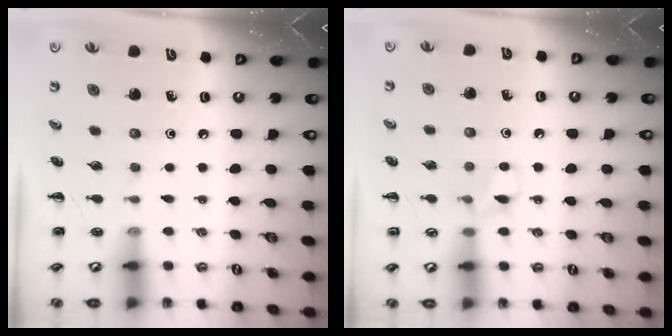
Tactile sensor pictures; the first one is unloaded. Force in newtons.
{"total": 6.4, "press": 6.1, "slide": 1.9}